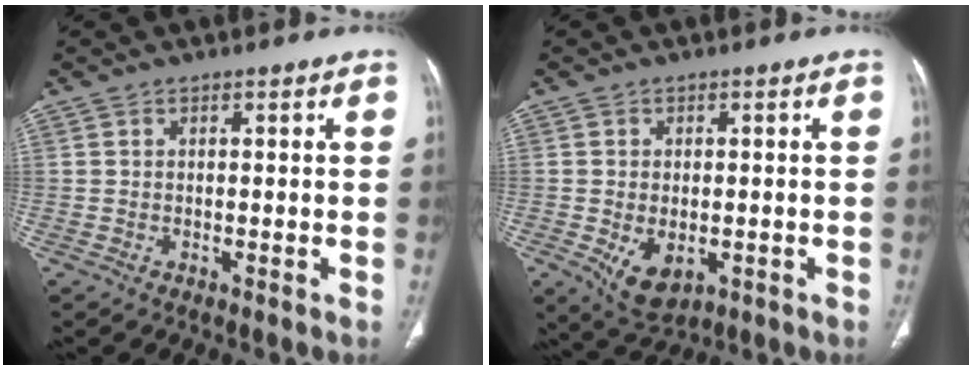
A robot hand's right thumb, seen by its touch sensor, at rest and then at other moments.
{"total": 6.7, "force": [-1.8, 4.2, 4.9], "torque": [-0.076, -0.004, -0.015]}